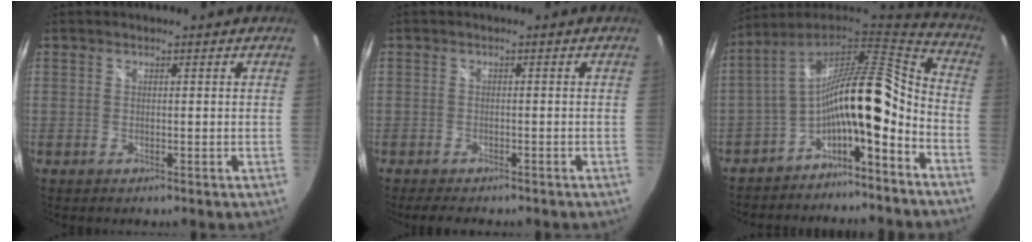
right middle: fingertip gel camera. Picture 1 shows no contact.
{"total": 3.8, "force": [-3.3, 1.2, 1.6], "torque": [-0.038, -0.004, -0.048]}
{"total": 17.1, "force": [-6.4, 5.8, 14.7], "torque": [-0.246, 0.011, -0.125]}